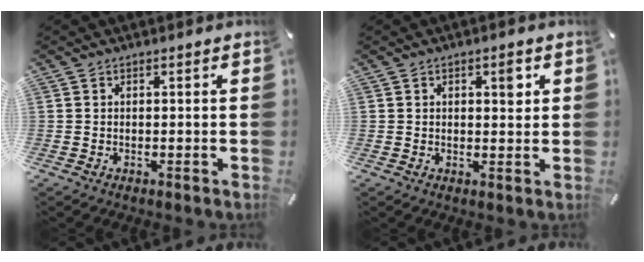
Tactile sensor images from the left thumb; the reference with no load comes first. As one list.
[{"total": 3.8, "force": [1.3, 2.0, 2.9], "torque": [-0.021, -0.008, 0.011]}]